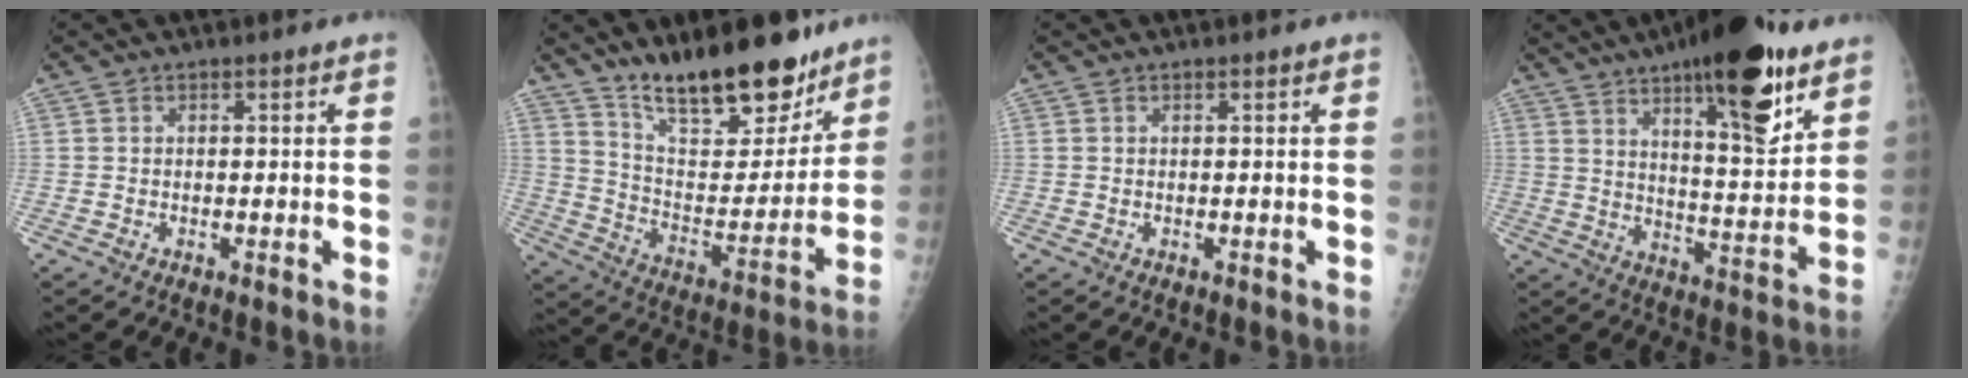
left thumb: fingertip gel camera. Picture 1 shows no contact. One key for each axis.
{"total": 21.8, "fx": 16.5, "fy": 7.6, "fz": 12.1, "tx": -0.144, "ty": -0.098, "tz": 0.274}
{"total": 0.0}
{"total": 20.7, "fx": 12.2, "fy": 6.0, "fz": 15.6, "tx": -0.202, "ty": -0.063, "tz": 0.185}